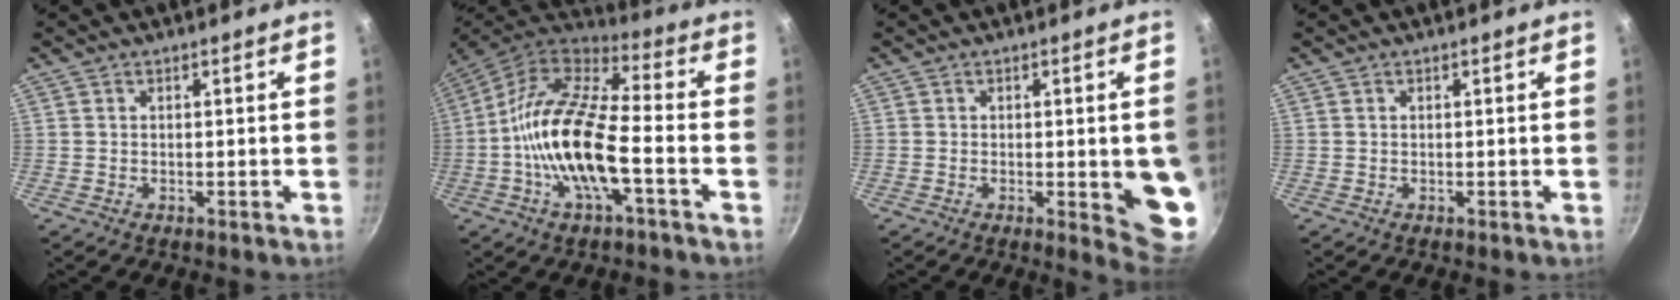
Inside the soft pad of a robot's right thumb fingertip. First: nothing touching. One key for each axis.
{"total": 17.9, "fx": -4.2, "fy": 6.6, "fz": 16.2, "tx": -0.304, "ty": 0.038, "tz": -0.099}
{"total": 8.4, "fx": -1.1, "fy": 2.5, "fz": 7.9, "tx": -0.072, "ty": -0.010, "tz": -0.012}
{"total": 0.0}